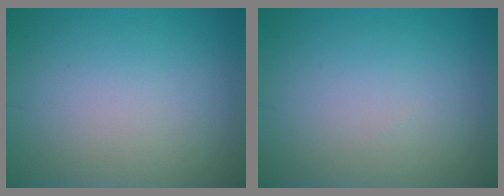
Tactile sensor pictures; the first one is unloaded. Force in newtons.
{"total": 0.0}